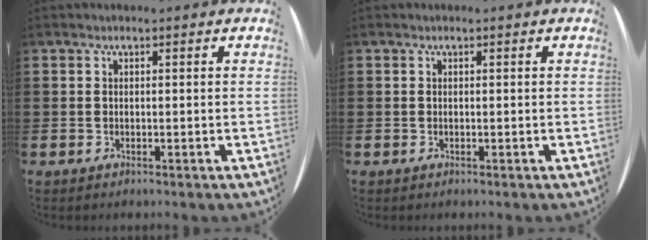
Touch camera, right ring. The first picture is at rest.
{"total": 0.0}